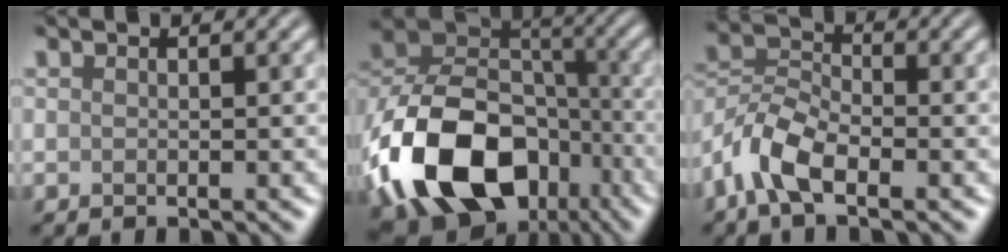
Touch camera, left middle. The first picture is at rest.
{"total": 16.5, "force": [-6.5, 11.6, 9.9], "torque": [-0.219, -0.024, -0.112]}
{"total": 5.6, "force": [-3.2, 2.6, 3.8], "torque": [-0.082, 0.007, -0.079]}